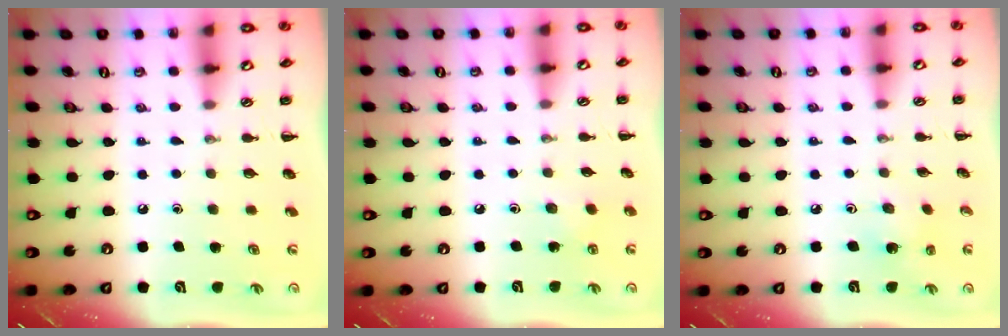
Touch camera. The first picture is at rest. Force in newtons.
{"total": 2.4, "press": 2.3, "slide": 0.8}
{"total": 2.6, "press": 2.5, "slide": 0.8}